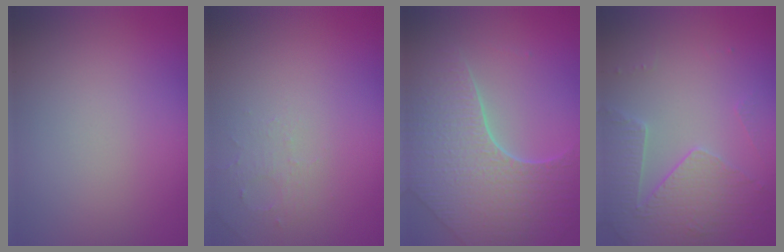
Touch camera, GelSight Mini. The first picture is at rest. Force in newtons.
{"total": 1.6, "press": 1.5, "slide": 0.4}
{"total": 8.0, "press": 5.7, "slide": 5.6}
{"total": 3.7, "press": 3.6, "slide": 0.9}